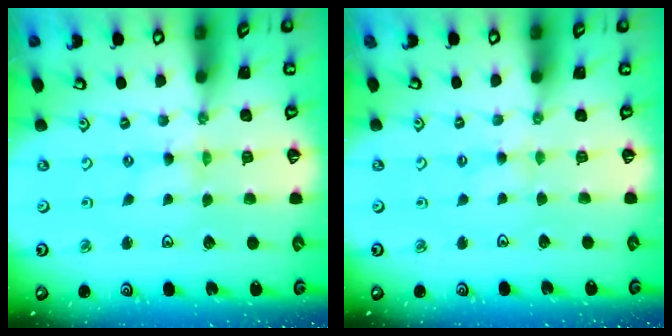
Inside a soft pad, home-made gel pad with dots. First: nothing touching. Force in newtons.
{"total": 2.1, "press": 2.0, "slide": 0.4}